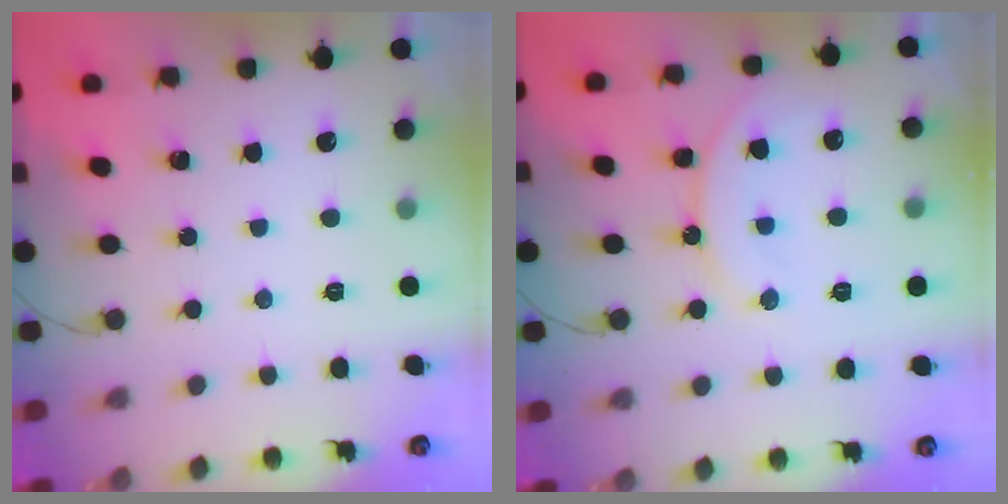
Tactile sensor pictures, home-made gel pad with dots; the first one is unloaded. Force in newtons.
{"total": 13.3, "press": 13.2, "slide": 1.4}